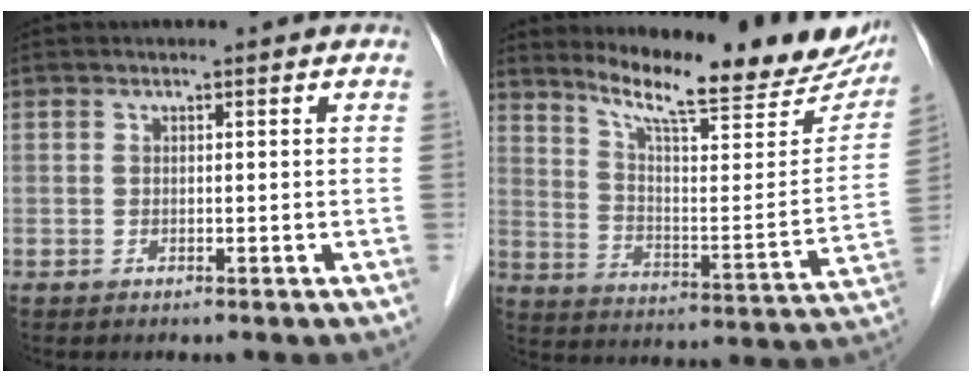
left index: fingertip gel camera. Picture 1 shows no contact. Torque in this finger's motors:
{"motor_torque": [-0.05, -0.21, 0.26, 0.08]}